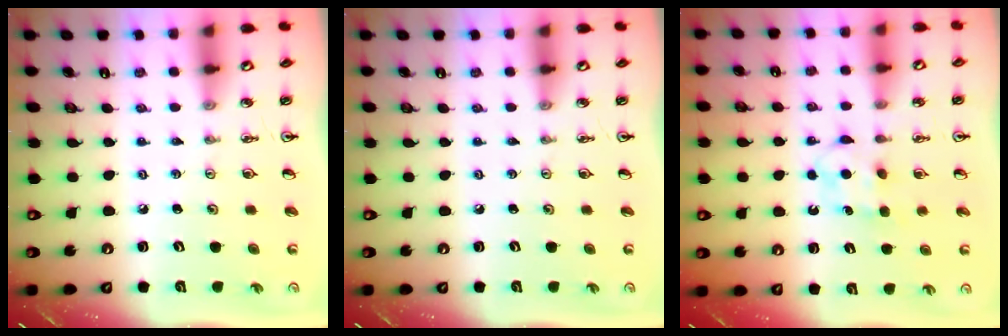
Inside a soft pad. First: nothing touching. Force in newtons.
{"total": 0.0}
{"total": 5.5, "press": 5.5, "slide": 0.9}